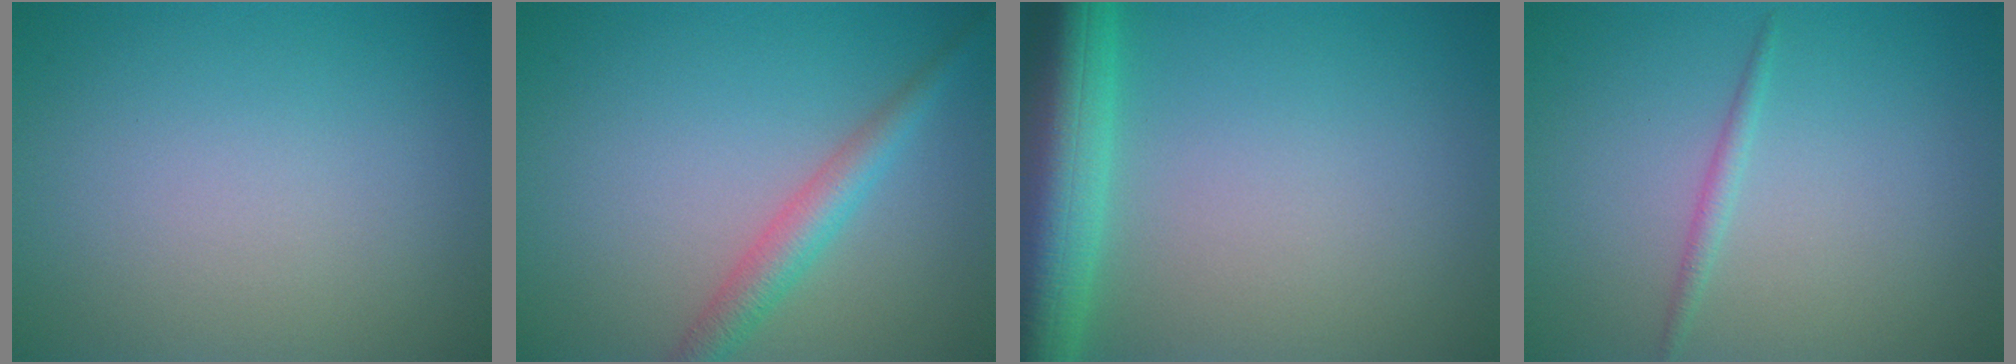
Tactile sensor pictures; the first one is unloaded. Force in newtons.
{"total": 2.9, "press": 2.9, "slide": 0.1}
{"total": 8.9, "press": 8.9, "slide": 0.3}
{"total": 1.0, "press": 1.0, "slide": 0.0}